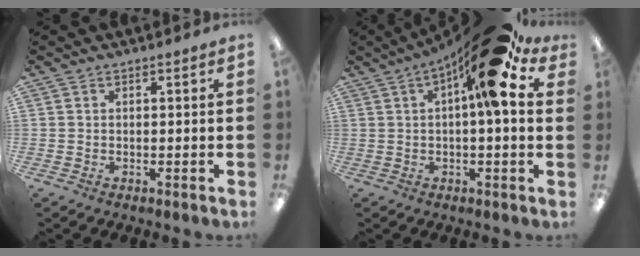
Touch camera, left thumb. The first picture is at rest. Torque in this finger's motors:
{"motor_torque": [0.27, 0.88, 1.42, -1.36, 0.41]}